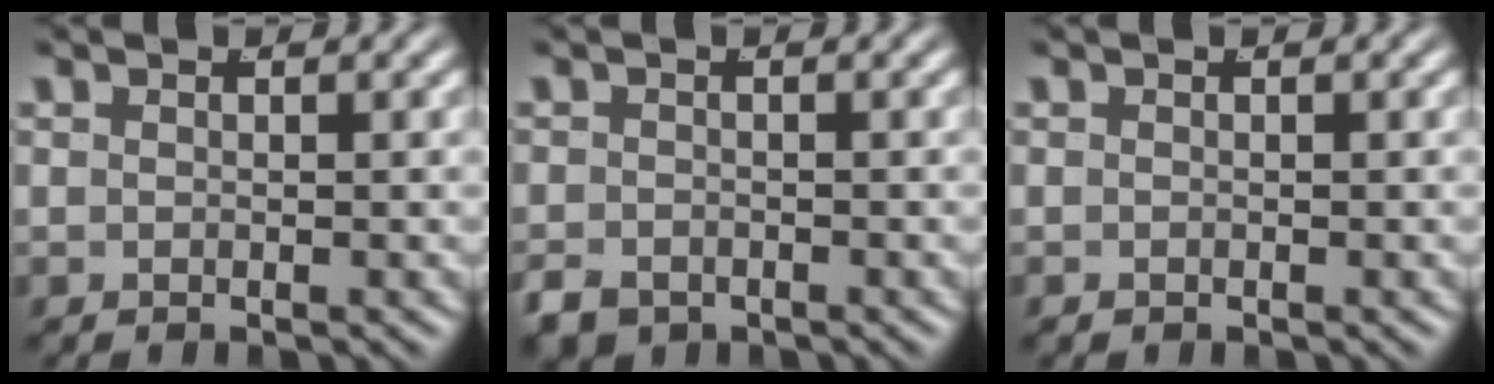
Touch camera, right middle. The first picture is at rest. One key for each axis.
{"total": 2.5, "fx": -2.1, "fy": 1.3, "fz": 0.5, "tx": -0.009, "ty": -0.018, "tz": -0.029}
{"total": 1.3, "fx": -0.6, "fy": -1.1, "fz": -0.3, "tx": 0.015, "ty": -0.020, "tz": 0.003}